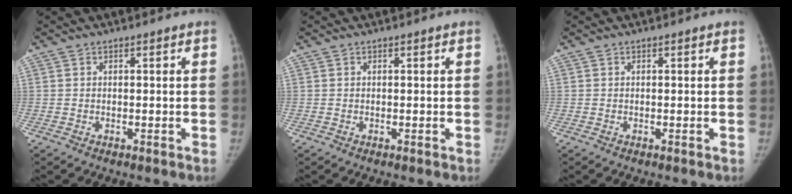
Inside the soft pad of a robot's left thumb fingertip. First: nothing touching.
{"total": 0.0}
{"total": 0.0}